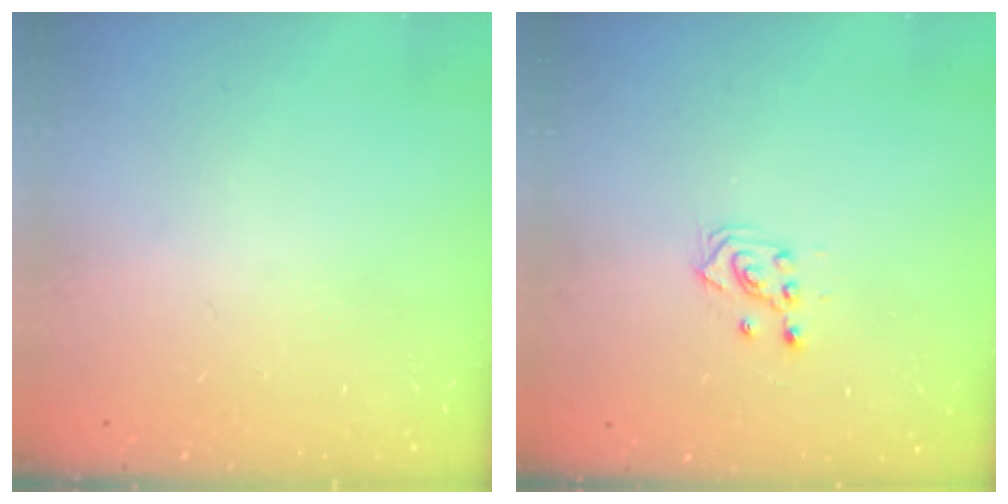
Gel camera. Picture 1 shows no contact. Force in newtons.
{"total": 2.4, "press": 2.2, "slide": 0.8}